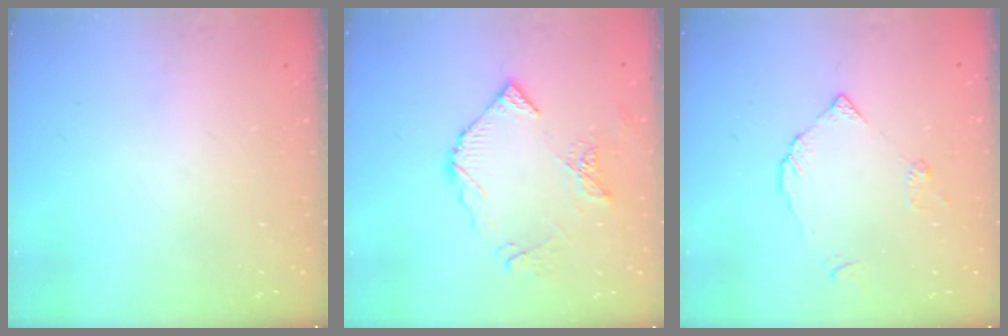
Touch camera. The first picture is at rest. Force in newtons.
{"total": 10.0, "press": 9.9, "slide": 0.9}
{"total": 4.0, "press": 4.0, "slide": 0.4}